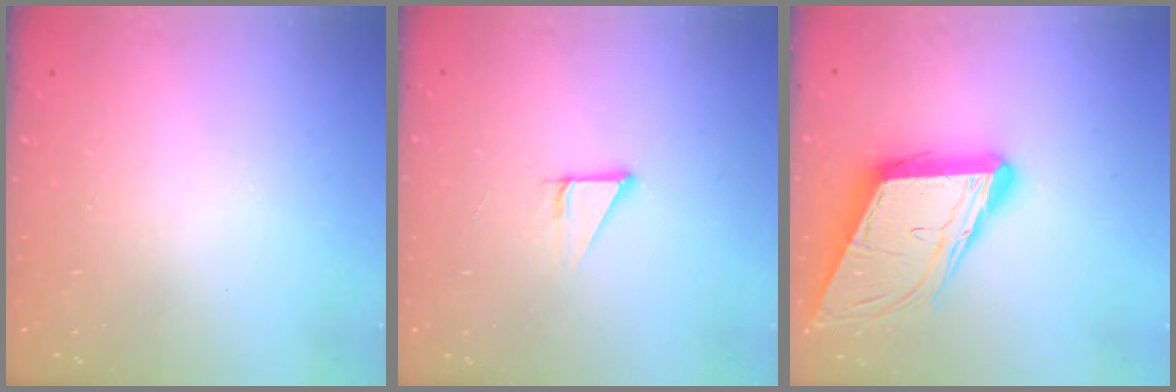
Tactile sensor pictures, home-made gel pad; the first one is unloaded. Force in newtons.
{"total": 2.9, "press": 2.9, "slide": 0.2}
{"total": 14.8, "press": 14.1, "slide": 4.2}